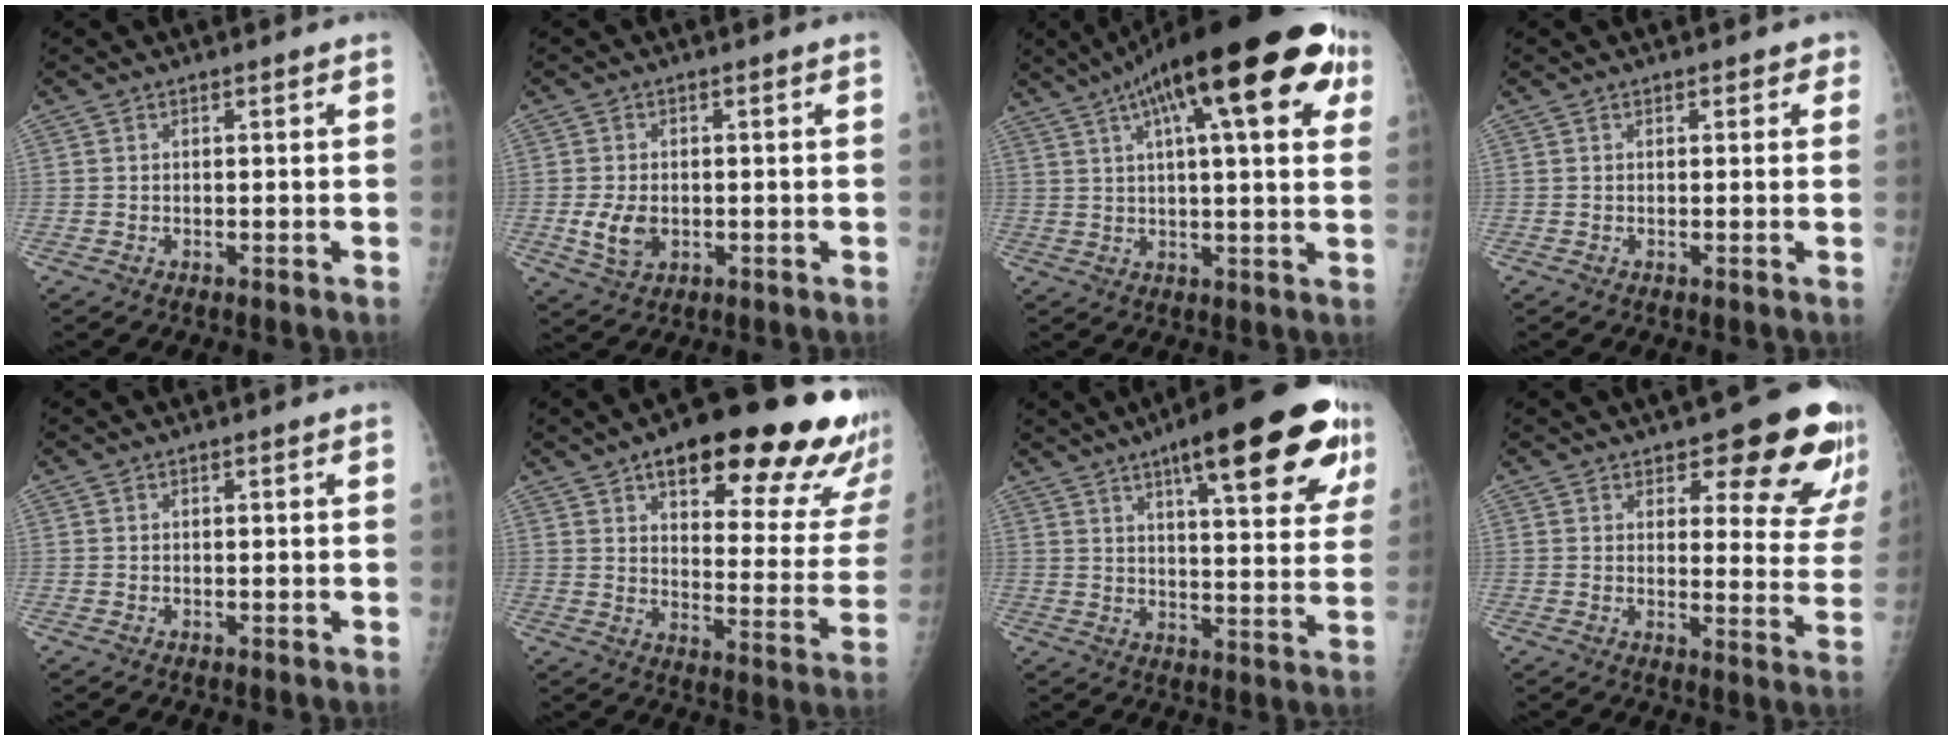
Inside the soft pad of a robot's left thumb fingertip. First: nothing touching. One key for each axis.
{"total": 5.3, "fx": -0.9, "fy": 3.6, "fz": 3.8, "tx": -0.067, "ty": -0.006, "tz": -0.009}
{"total": 25.6, "fx": 11.4, "fy": 7.3, "fz": 21.7, "tx": -0.317, "ty": 0.020, "tz": 0.161}
{"total": 1.5, "fx": 0.9, "fy": 1.0, "fz": 0.6, "tx": 0.012, "ty": 0.000, "tz": 0.004}
{"total": 0.0}
{"total": 27.1, "fx": 17.5, "fy": 8.7, "fz": 18.8, "tx": -0.204, "ty": -0.065, "tz": 0.228}
{"total": 23.9, "fx": 12.9, "fy": 6.2, "fz": 19.1, "tx": -0.242, "ty": -0.025, "tz": 0.176}
{"total": 15.8, "fx": 10.4, "fy": 5.9, "fz": 10.3, "tx": -0.077, "ty": -0.060, "tz": 0.117}